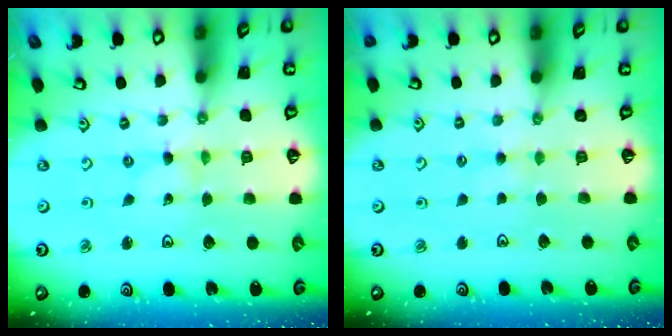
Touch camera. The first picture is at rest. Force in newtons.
{"total": 2.0, "press": 2.0, "slide": 0.4}